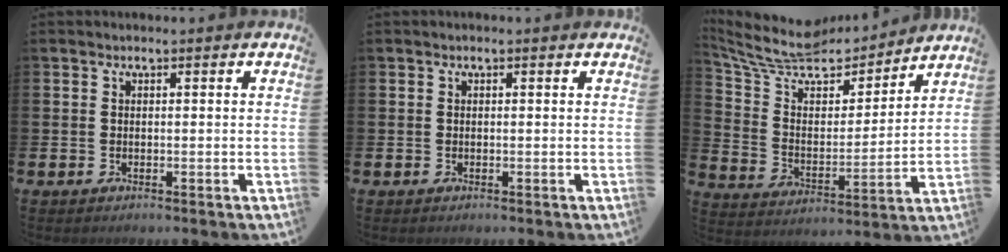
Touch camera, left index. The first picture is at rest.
{"total": 0.0}
{"total": 9.3, "force": [8.2, 3.6, 2.6], "torque": [-0.100, -0.059, 0.142]}